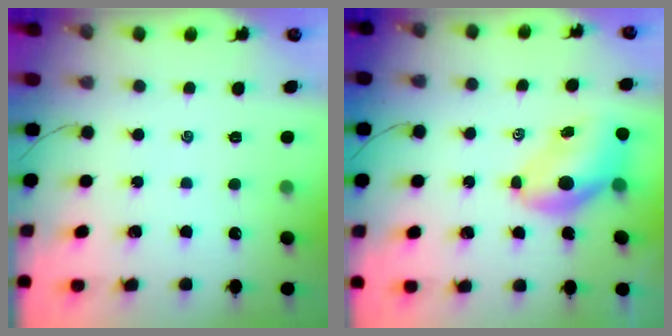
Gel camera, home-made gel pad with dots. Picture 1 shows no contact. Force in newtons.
{"total": 7.5, "press": 7.2, "slide": 2.1}